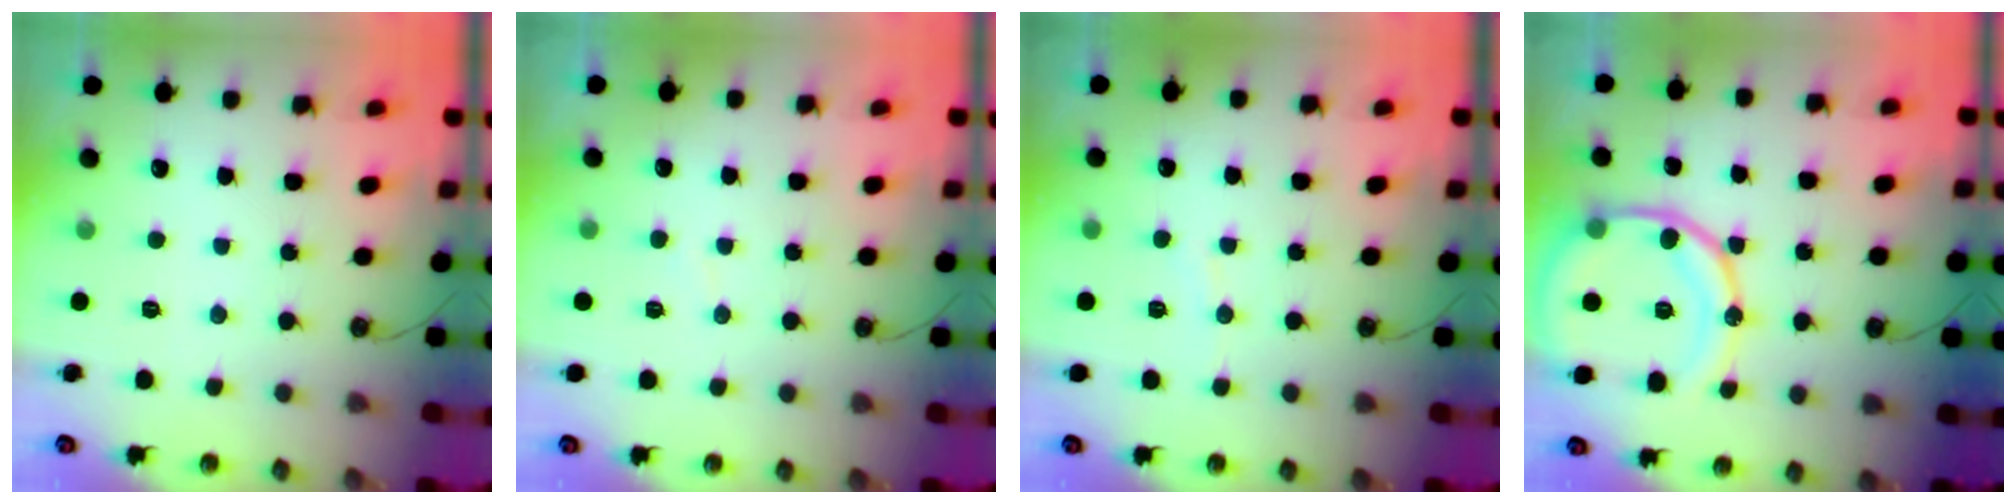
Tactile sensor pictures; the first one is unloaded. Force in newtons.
{"total": 3.8, "press": 3.8, "slide": 0.4}
{"total": 4.6, "press": 4.6, "slide": 0.6}
{"total": 15.8, "press": 15.6, "slide": 1.9}